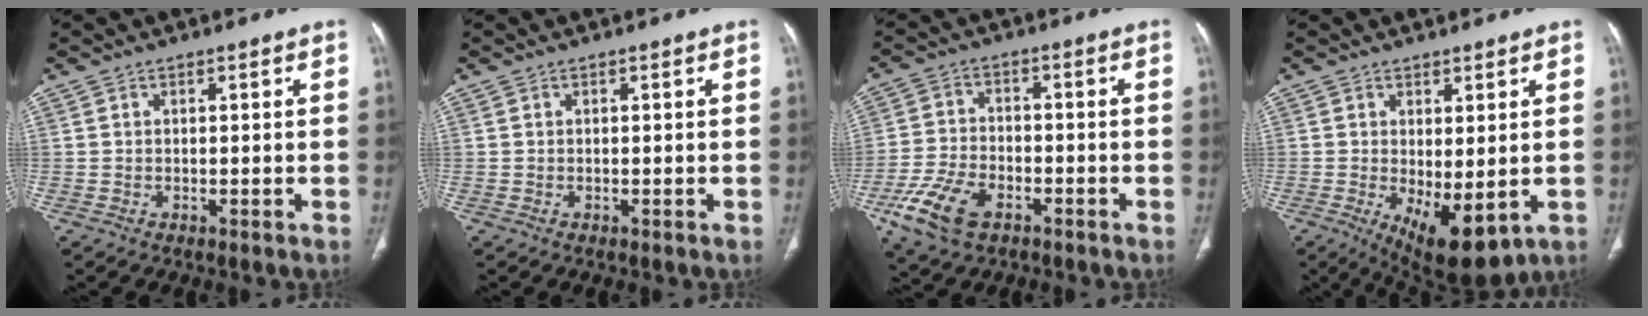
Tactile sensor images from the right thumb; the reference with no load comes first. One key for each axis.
{"total": 0.0}
{"total": 10.7, "fx": -5.5, "fy": 6.0, "fz": 6.9, "tx": -0.146, "ty": 0.012, "tz": -0.101}
{"total": 9.8, "fx": -2.0, "fy": 4.1, "fz": 8.6, "tx": -0.127, "ty": -0.017, "tz": -0.010}